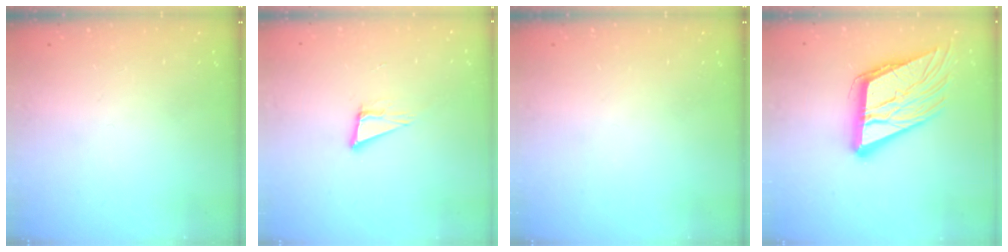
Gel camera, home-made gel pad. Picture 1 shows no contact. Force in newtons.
{"total": 7.7, "press": 7.0, "slide": 3.2}
{"total": 0.0}
{"total": 18.7, "press": 18.4, "slide": 3.2}